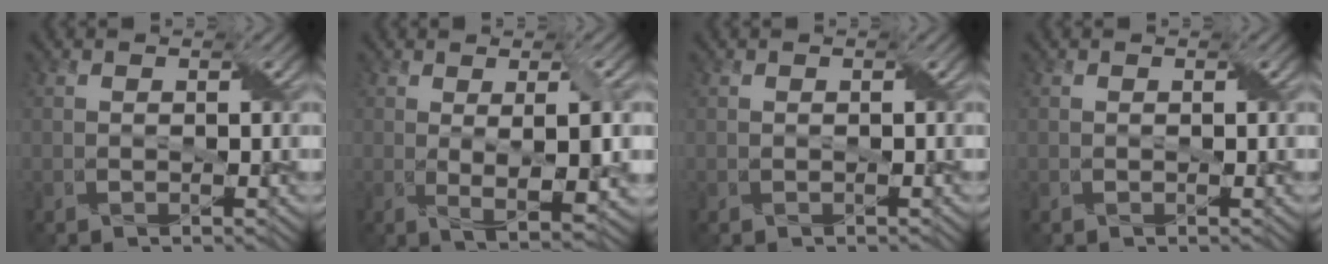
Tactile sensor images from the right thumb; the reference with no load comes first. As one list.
[{"total": 6.3, "force": [0.4, 1.5, 6.1], "torque": [-0.101, -0.008, 0.014]}, {"total": 0.0}, {"total": 0.0}]